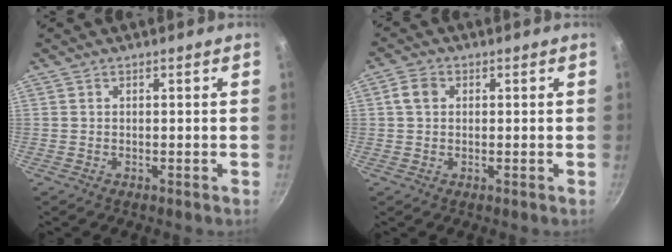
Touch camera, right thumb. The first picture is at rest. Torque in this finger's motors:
{"motor_torque": [-0.11, 0.39, 0.10, 0.40, -0.04]}